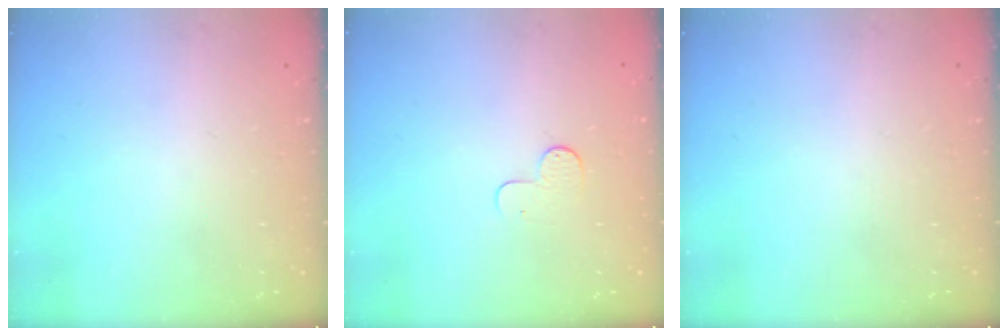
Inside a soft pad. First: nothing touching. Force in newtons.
{"total": 5.6, "press": 5.6, "slide": 0.5}
{"total": 0.0}